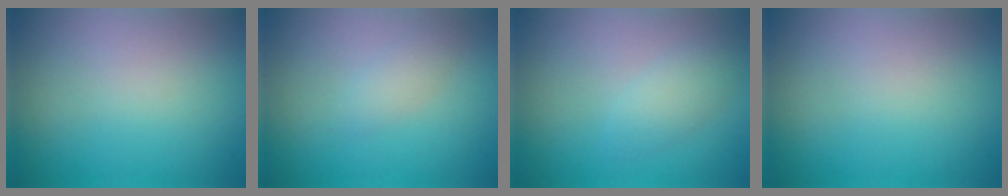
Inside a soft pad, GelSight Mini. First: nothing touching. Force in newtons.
{"total": 1.5, "press": 1.5, "slide": 0.1}
{"total": 2.1, "press": 2.1, "slide": 0.1}
{"total": 0.0}